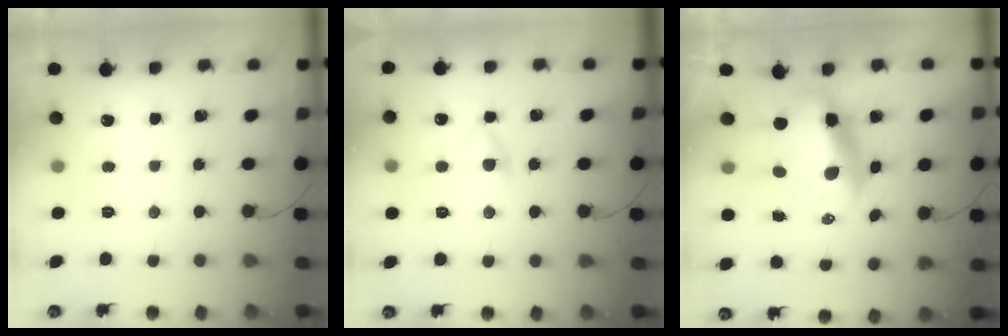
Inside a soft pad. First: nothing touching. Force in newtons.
{"total": 5.2, "press": 4.9, "slide": 1.7}
{"total": 9.8, "press": 9.5, "slide": 2.4}